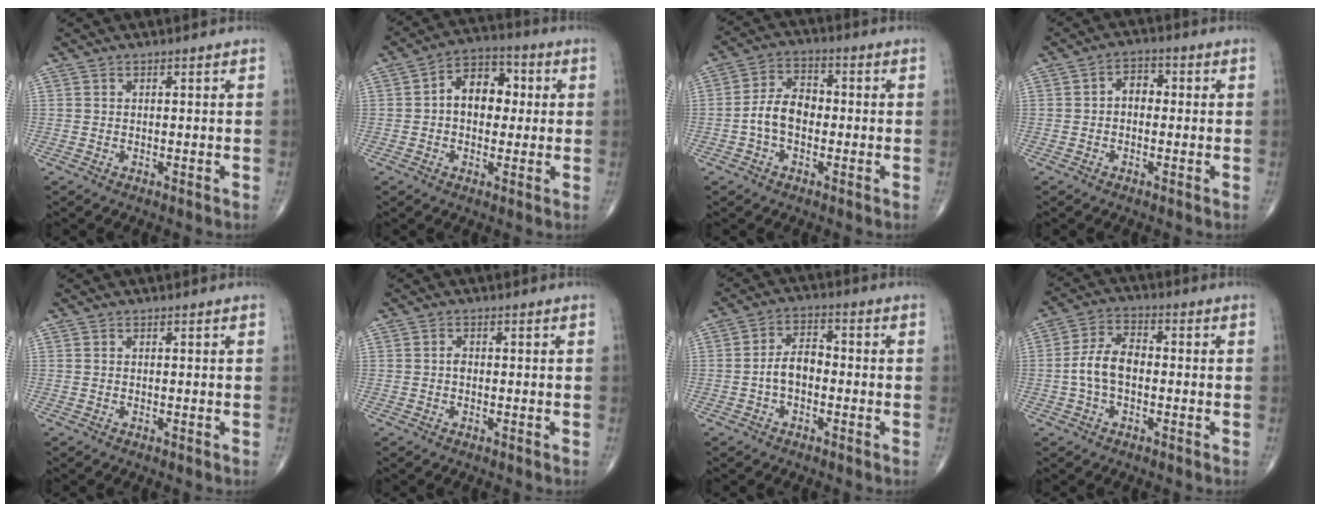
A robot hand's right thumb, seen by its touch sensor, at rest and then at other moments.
{"total": 9.8, "force": [0.9, 6.8, 7.0], "torque": [-0.075, 0.023, 0.005]}
{"total": 7.3, "force": [-1.3, 4.8, 5.3], "torque": [-0.088, 0.028, -0.035]}
{"total": 3.9, "force": [-0.1, 2.8, 2.7], "torque": [-0.024, 0.018, -0.013]}
{"total": 0.0}
{"total": 1.0, "force": [-0.2, 0.7, 0.7], "torque": [-0.005, 0.003, -0.007]}
{"total": 5.6, "force": [-1.3, 3.4, 4.2], "torque": [-0.064, 0.027, -0.031]}
{"total": 7.5, "force": [-1.0, 4.4, 5.9], "torque": [-0.115, 0.025, -0.028]}